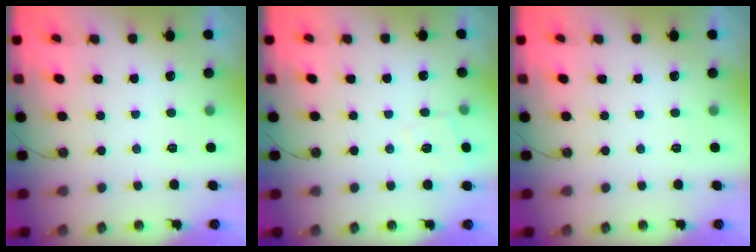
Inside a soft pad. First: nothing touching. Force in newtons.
{"total": 5.2, "press": 5.2, "slide": 0.5}
{"total": 0.0}